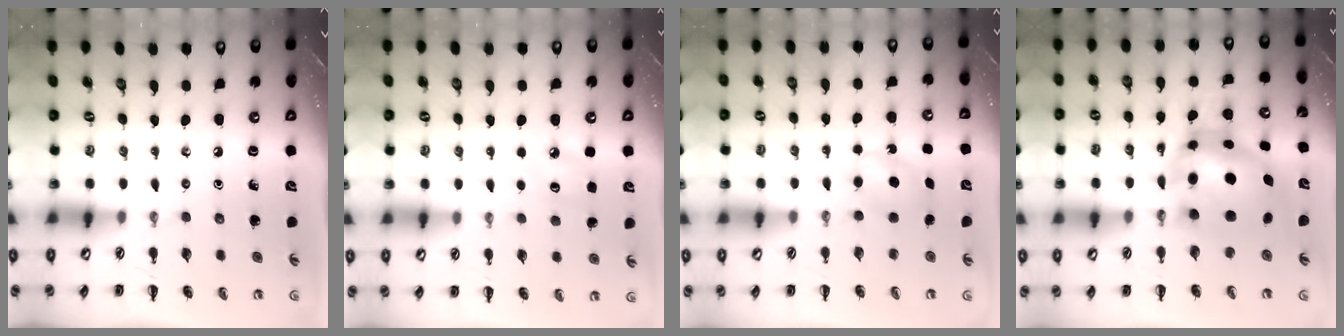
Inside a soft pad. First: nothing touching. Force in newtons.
{"total": 6.1, "press": 5.8, "slide": 1.7}
{"total": 5.0, "press": 4.8, "slide": 1.4}
{"total": 8.3, "press": 8.1, "slide": 1.9}